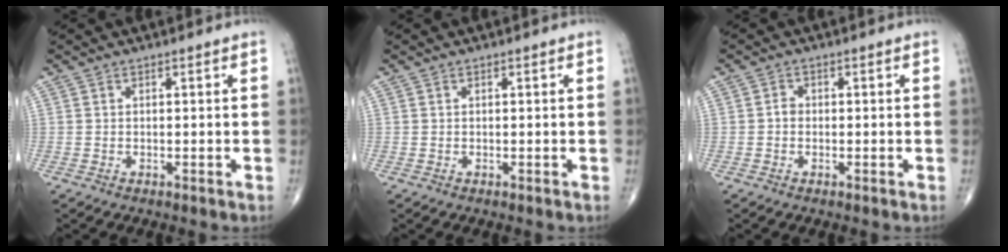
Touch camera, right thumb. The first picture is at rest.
{"total": 0.0}
{"total": 1.3, "force": [-0.3, 1.1, 0.7], "torque": [-0.004, 0.004, -0.008]}